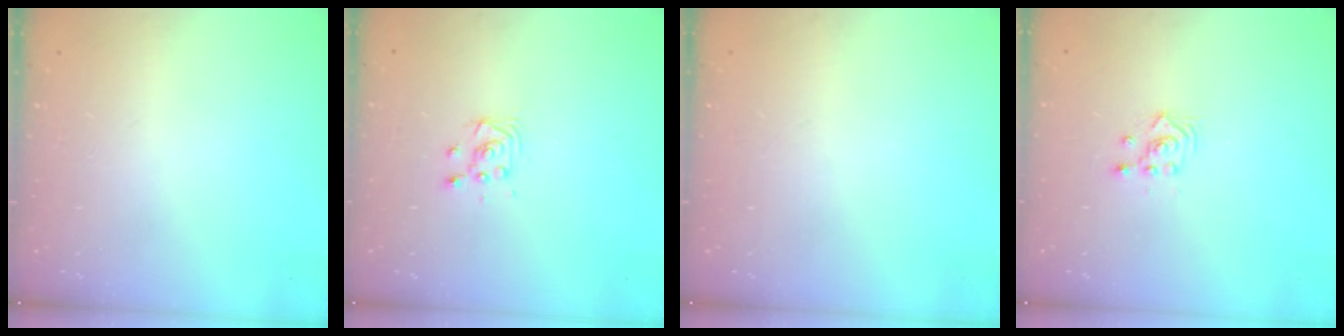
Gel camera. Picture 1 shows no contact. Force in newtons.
{"total": 3.8, "press": 3.7, "slide": 0.5}
{"total": 0.0}
{"total": 2.3, "press": 2.3, "slide": 0.2}